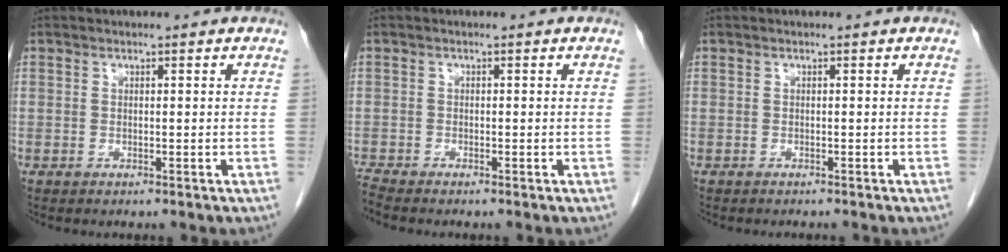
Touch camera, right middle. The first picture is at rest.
{"total": 1.4, "force": [-1.3, -0.5, 0.1], "torque": [-0.011, -0.008, -0.028]}
{"total": 1.7, "force": [-1.5, 0.2, 0.6], "torque": [-0.010, -0.002, -0.019]}